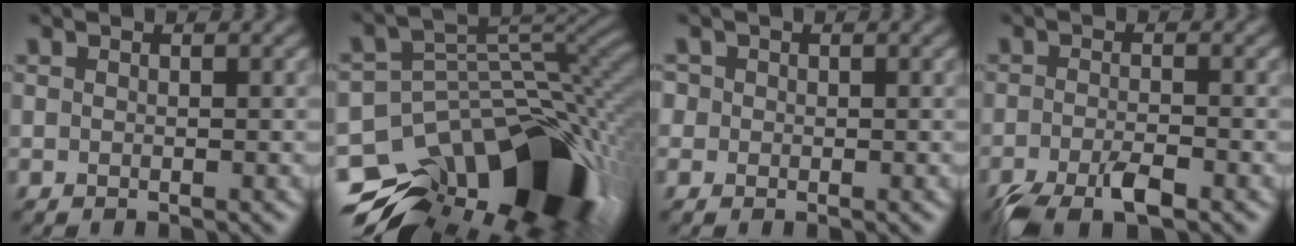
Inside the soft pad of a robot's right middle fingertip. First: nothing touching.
{"total": 14.7, "force": [-8.9, 8.2, 8.5], "torque": [-0.154, -0.006, -0.132]}
{"total": 1.1, "force": [0.2, 1.0, 0.2], "torque": [-0.001, 0.003, 0.001]}
{"total": 4.8, "force": [-3.4, 1.3, 3.0], "torque": [-0.060, -0.007, -0.068]}